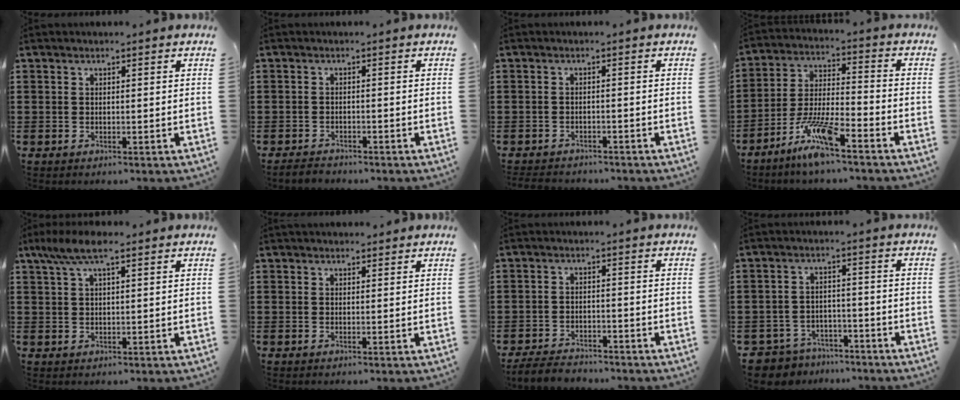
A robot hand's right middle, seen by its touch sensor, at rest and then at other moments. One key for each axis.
{"total": 1.5, "fx": -1.4, "fy": 0.7, "fz": 0.0, "tx": -0.005, "ty": 0.003, "tz": -0.031}
{"total": 2.0, "fx": -2.0, "fy": 0.5, "fz": -0.1, "tx": -0.005, "ty": 0.000, "tz": -0.044}
{"total": 9.0, "fx": -6.4, "fy": 1.2, "fz": 6.1, "tx": -0.136, "ty": -0.008, "tz": -0.126}
{"total": 5.6, "fx": 3.2, "fy": 1.3, "fz": 4.5, "tx": -0.093, "ty": 0.008, "tz": 0.056}
{"total": 1.1, "fx": 1.1, "fy": 0.2, "fz": 0.1, "tx": 0.004, "ty": -0.002, "tz": 0.019}
{"total": 3.4, "fx": -3.3, "fy": 0.9, "fz": 0.3, "tx": -0.017, "ty": 0.002, "tz": -0.072}
{"total": 4.4, "fx": -4.3, "fy": 1.0, "fz": 0.0, "tx": -0.022, "ty": -0.003, "tz": -0.094}